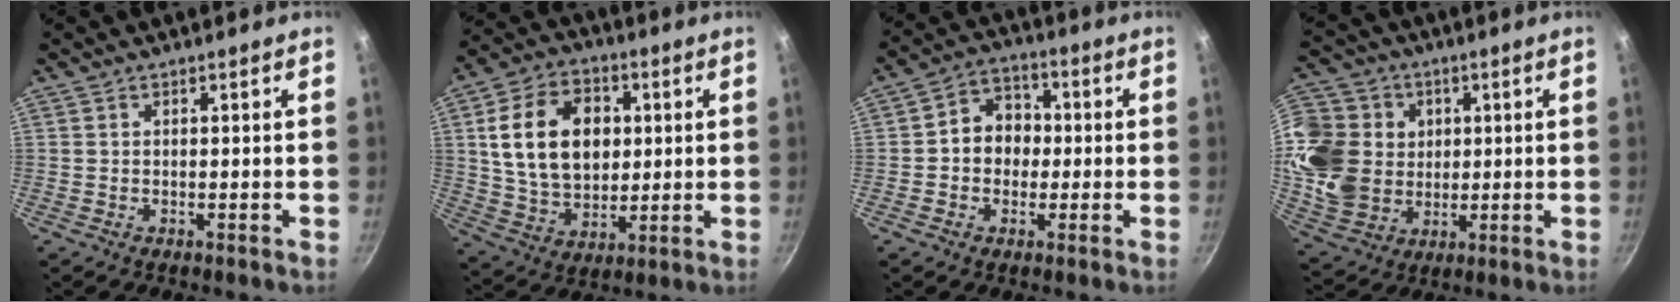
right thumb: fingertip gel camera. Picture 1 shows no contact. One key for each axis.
{"total": 17.6, "fx": 3.1, "fy": 12.6, "fz": 11.9, "tx": -0.186, "ty": 0.001, "tz": 0.056}
{"total": 8.2, "fx": -0.2, "fy": 6.9, "fz": 4.5, "tx": -0.028, "ty": 0.022, "tz": -0.017}
{"total": 19.5, "fx": 3.9, "fy": 16.5, "fz": 9.6, "tx": -0.189, "ty": -0.005, "tz": 0.084}